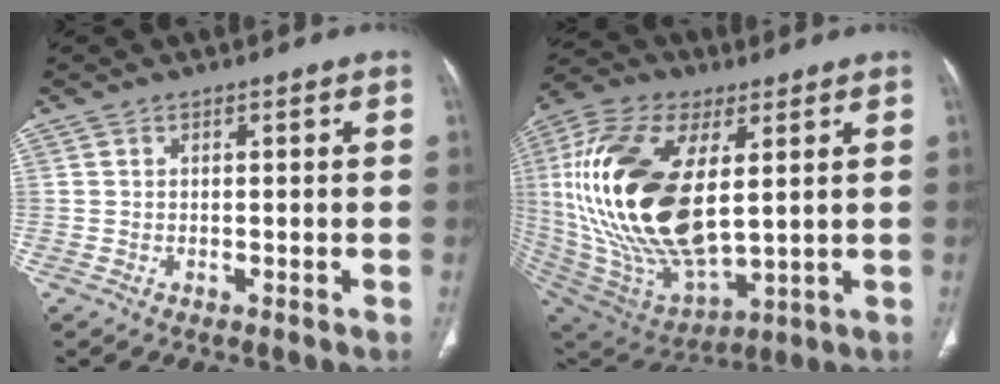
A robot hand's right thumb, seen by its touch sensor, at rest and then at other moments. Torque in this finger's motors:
{"motor_torque": [1.96, 3.04, 2.75, 0.02, 0.43]}